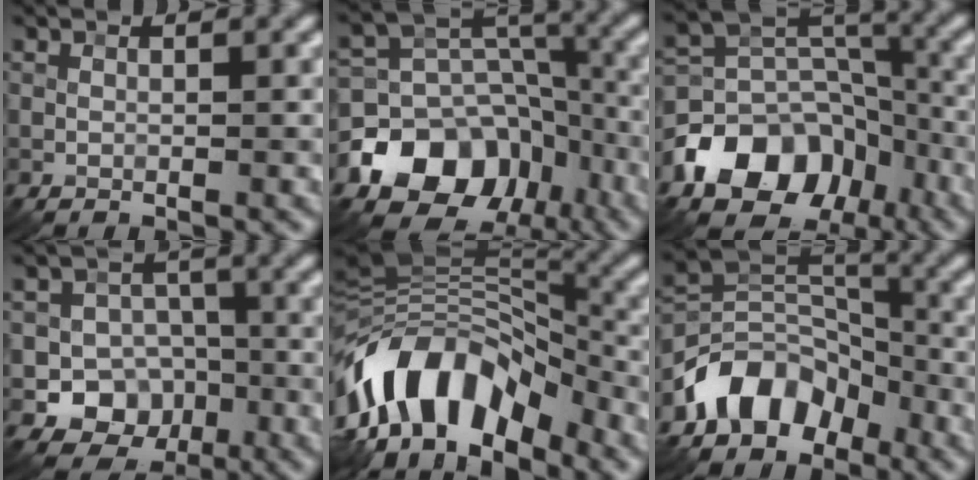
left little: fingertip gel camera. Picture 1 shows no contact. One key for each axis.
{"total": 11.1, "fx": -5.4, "fy": 8.3, "fz": 4.9, "tx": -0.082, "ty": -0.004, "tz": -0.102}
{"total": 10.0, "fx": -5.2, "fy": 6.9, "fz": 4.9, "tx": -0.076, "ty": 0.002, "tz": -0.105}
{"total": 7.8, "fx": -3.0, "fy": 6.8, "fz": 2.5, "tx": -0.010, "ty": -0.005, "tz": -0.070}
{"total": 11.6, "fx": -5.9, "fy": 6.1, "fz": 7.9, "tx": -0.129, "ty": 0.015, "tz": -0.107}
{"total": 7.5, "fx": -4.7, "fy": 5.0, "fz": 3.1, "tx": -0.026, "ty": -0.002, "tz": -0.094}